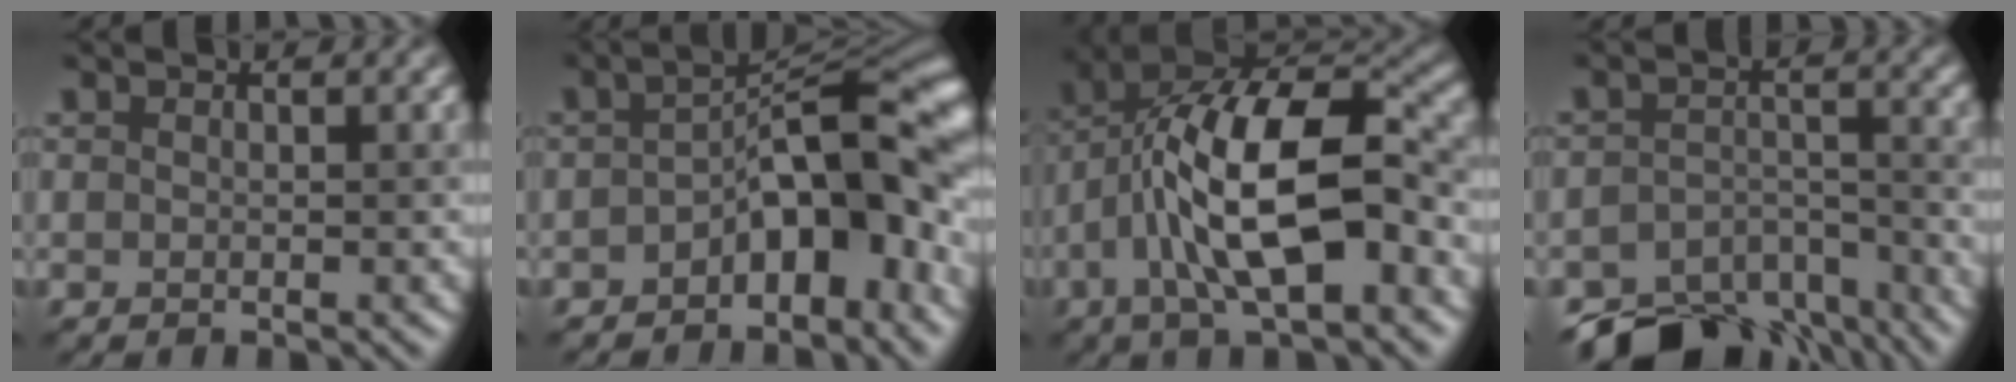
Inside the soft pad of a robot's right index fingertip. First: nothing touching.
{"total": 7.9, "force": [-2.5, 3.4, 6.8], "torque": [-0.083, 0.023, -0.049]}
{"total": 12.4, "force": [-2.3, 5.3, 11.0], "torque": [-0.202, 0.015, -0.046]}
{"total": 9.8, "force": [-8.0, 4.5, 3.5], "torque": [-0.047, -0.016, -0.114]}